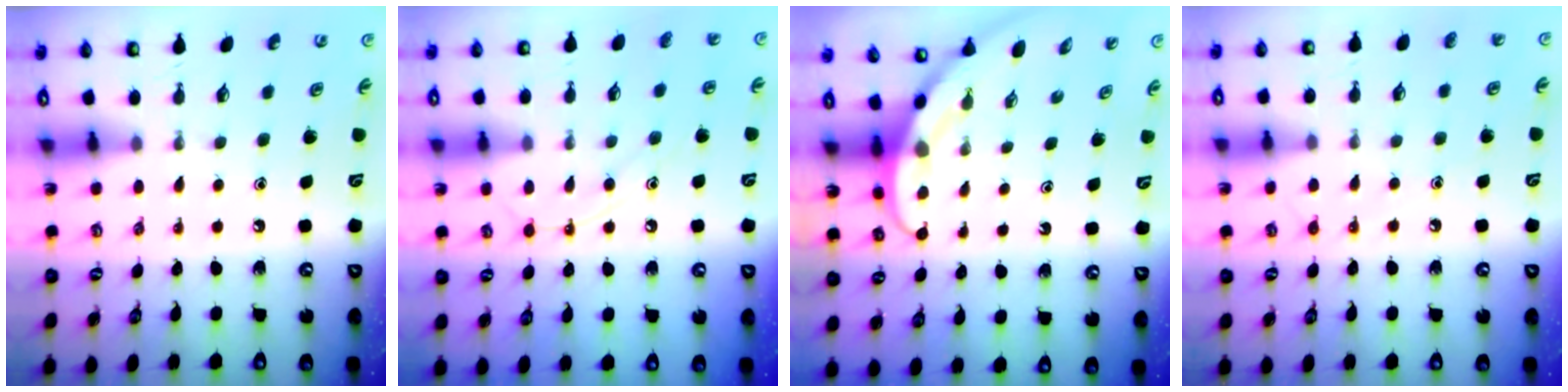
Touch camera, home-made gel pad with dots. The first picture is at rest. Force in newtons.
{"total": 9.3, "press": 9.3, "slide": 0.4}
{"total": 3.8, "press": 3.8, "slide": 0.3}
{"total": 6.7, "press": 6.7, "slide": 0.6}